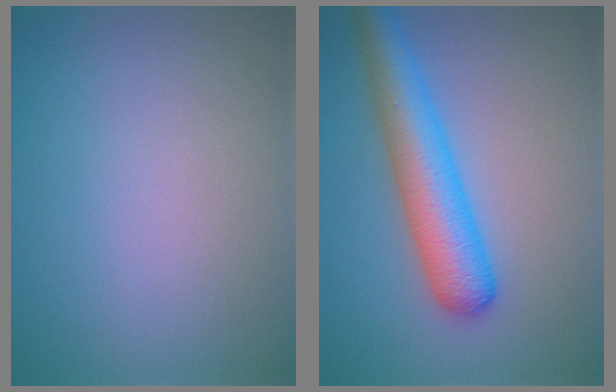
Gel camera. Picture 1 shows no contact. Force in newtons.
{"total": 6.3, "press": 6.3, "slide": 0.3}